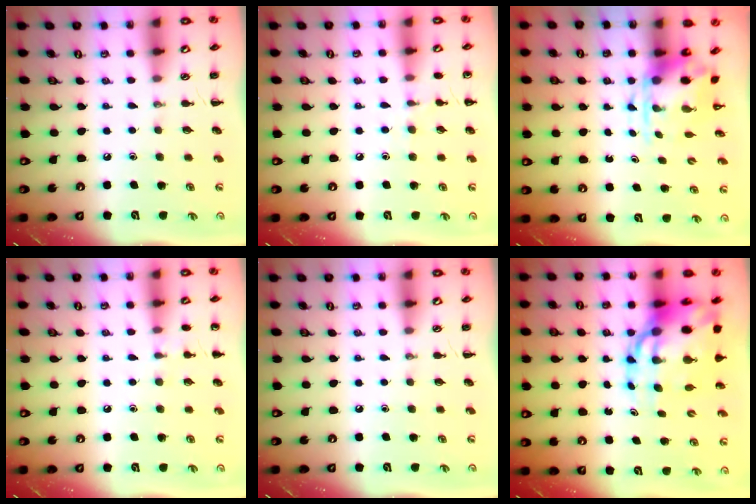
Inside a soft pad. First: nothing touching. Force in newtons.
{"total": 6.4, "press": 6.1, "slide": 1.9}
{"total": 3.7, "press": 3.6, "slide": 0.9}
{"total": 6.2, "press": 5.9, "slide": 1.9}
{"total": 0.0}
{"total": 17.0, "press": 16.4, "slide": 4.7}